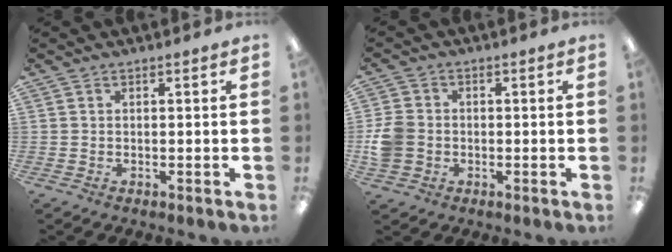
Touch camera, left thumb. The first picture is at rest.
{"total": 6.7, "force": [-0.7, 5.9, 3.2], "torque": [-0.063, 0.015, -0.008]}